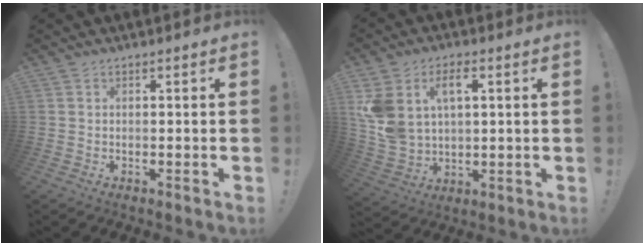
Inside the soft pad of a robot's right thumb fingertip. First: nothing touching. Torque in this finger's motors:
{"motor_torque": [2.03, 2.10, 1.29, 0.49, 0.13]}